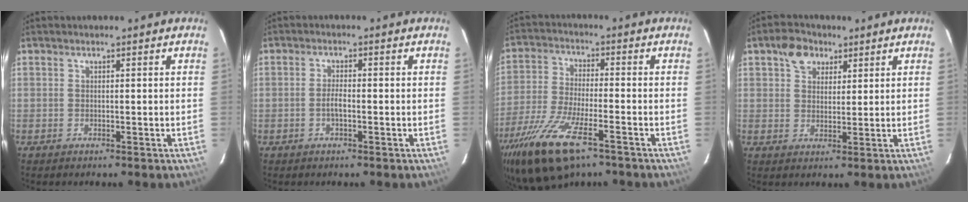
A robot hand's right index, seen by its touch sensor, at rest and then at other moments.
{"total": 2.2, "force": [-0.8, 0.7, 1.9], "torque": [-0.039, 0.003, -0.017]}
{"total": 17.5, "force": [-10.7, 6.2, 12.5], "torque": [-0.268, -0.050, -0.198]}
{"total": 5.5, "force": [3.0, 4.1, 2.3], "torque": [-0.032, 0.016, 0.051]}